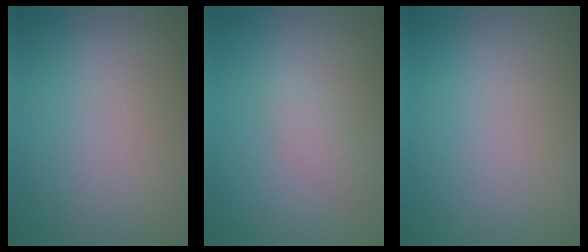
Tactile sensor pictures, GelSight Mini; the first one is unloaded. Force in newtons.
{"total": 1.5, "press": 1.5, "slide": 0.1}
{"total": 0.0}